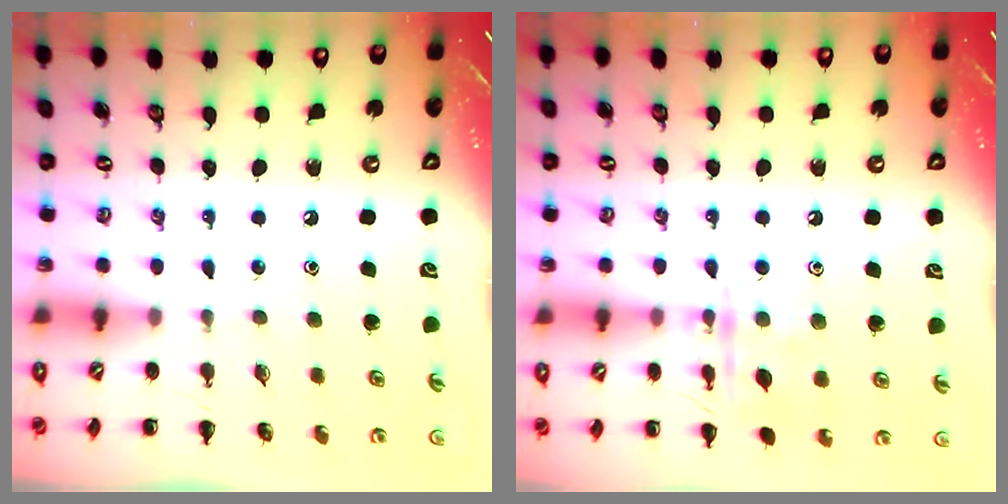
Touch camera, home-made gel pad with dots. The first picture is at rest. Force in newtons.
{"total": 10.0, "press": 10.0, "slide": 0.7}